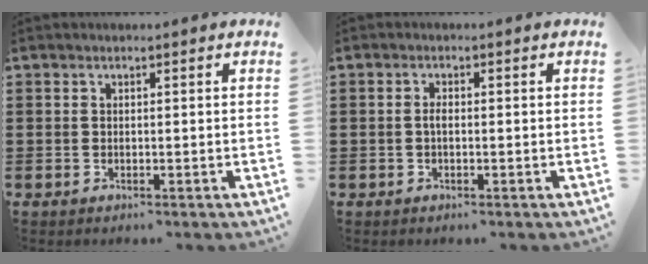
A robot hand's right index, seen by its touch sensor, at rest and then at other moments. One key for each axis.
{"total": 1.2, "fx": -0.2, "fy": 0.4, "fz": 1.1, "tx": -0.022, "ty": 0.000, "tz": -0.005}